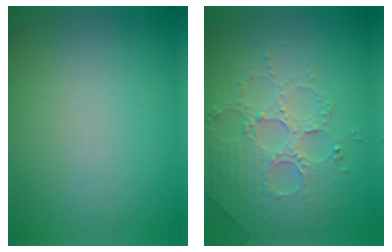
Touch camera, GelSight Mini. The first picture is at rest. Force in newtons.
{"total": 4.1, "press": 3.9, "slide": 1.2}